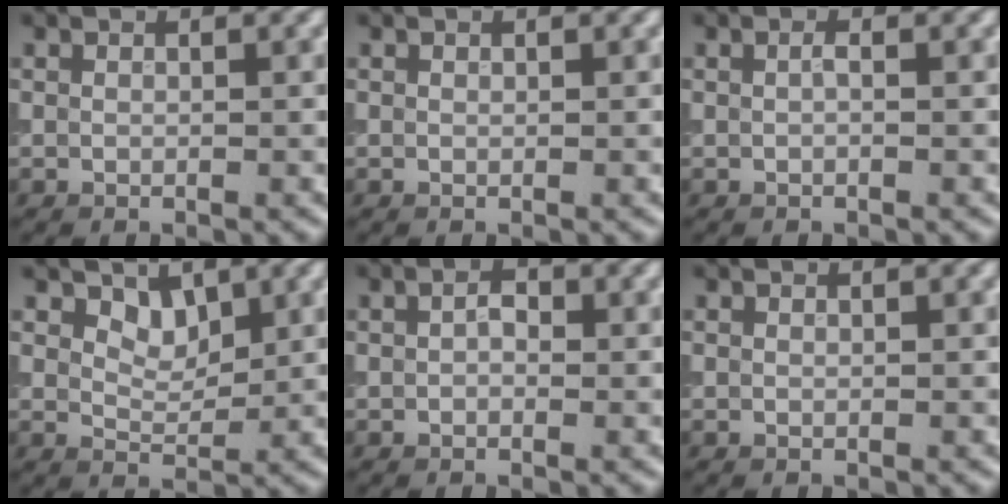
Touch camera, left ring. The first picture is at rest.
{"total": 0.0}
{"total": 0.5, "force": [0.0, 0.1, 0.5], "torque": [-0.012, 0.001, 0.000]}
{"total": 2.2, "force": [1.5, 1.2, 1.1], "torque": [-0.019, -0.009, 0.021]}
{"total": 1.3, "force": [0.1, 0.8, 1.0], "torque": [-0.015, 0.002, -0.001]}
{"total": 0.0}